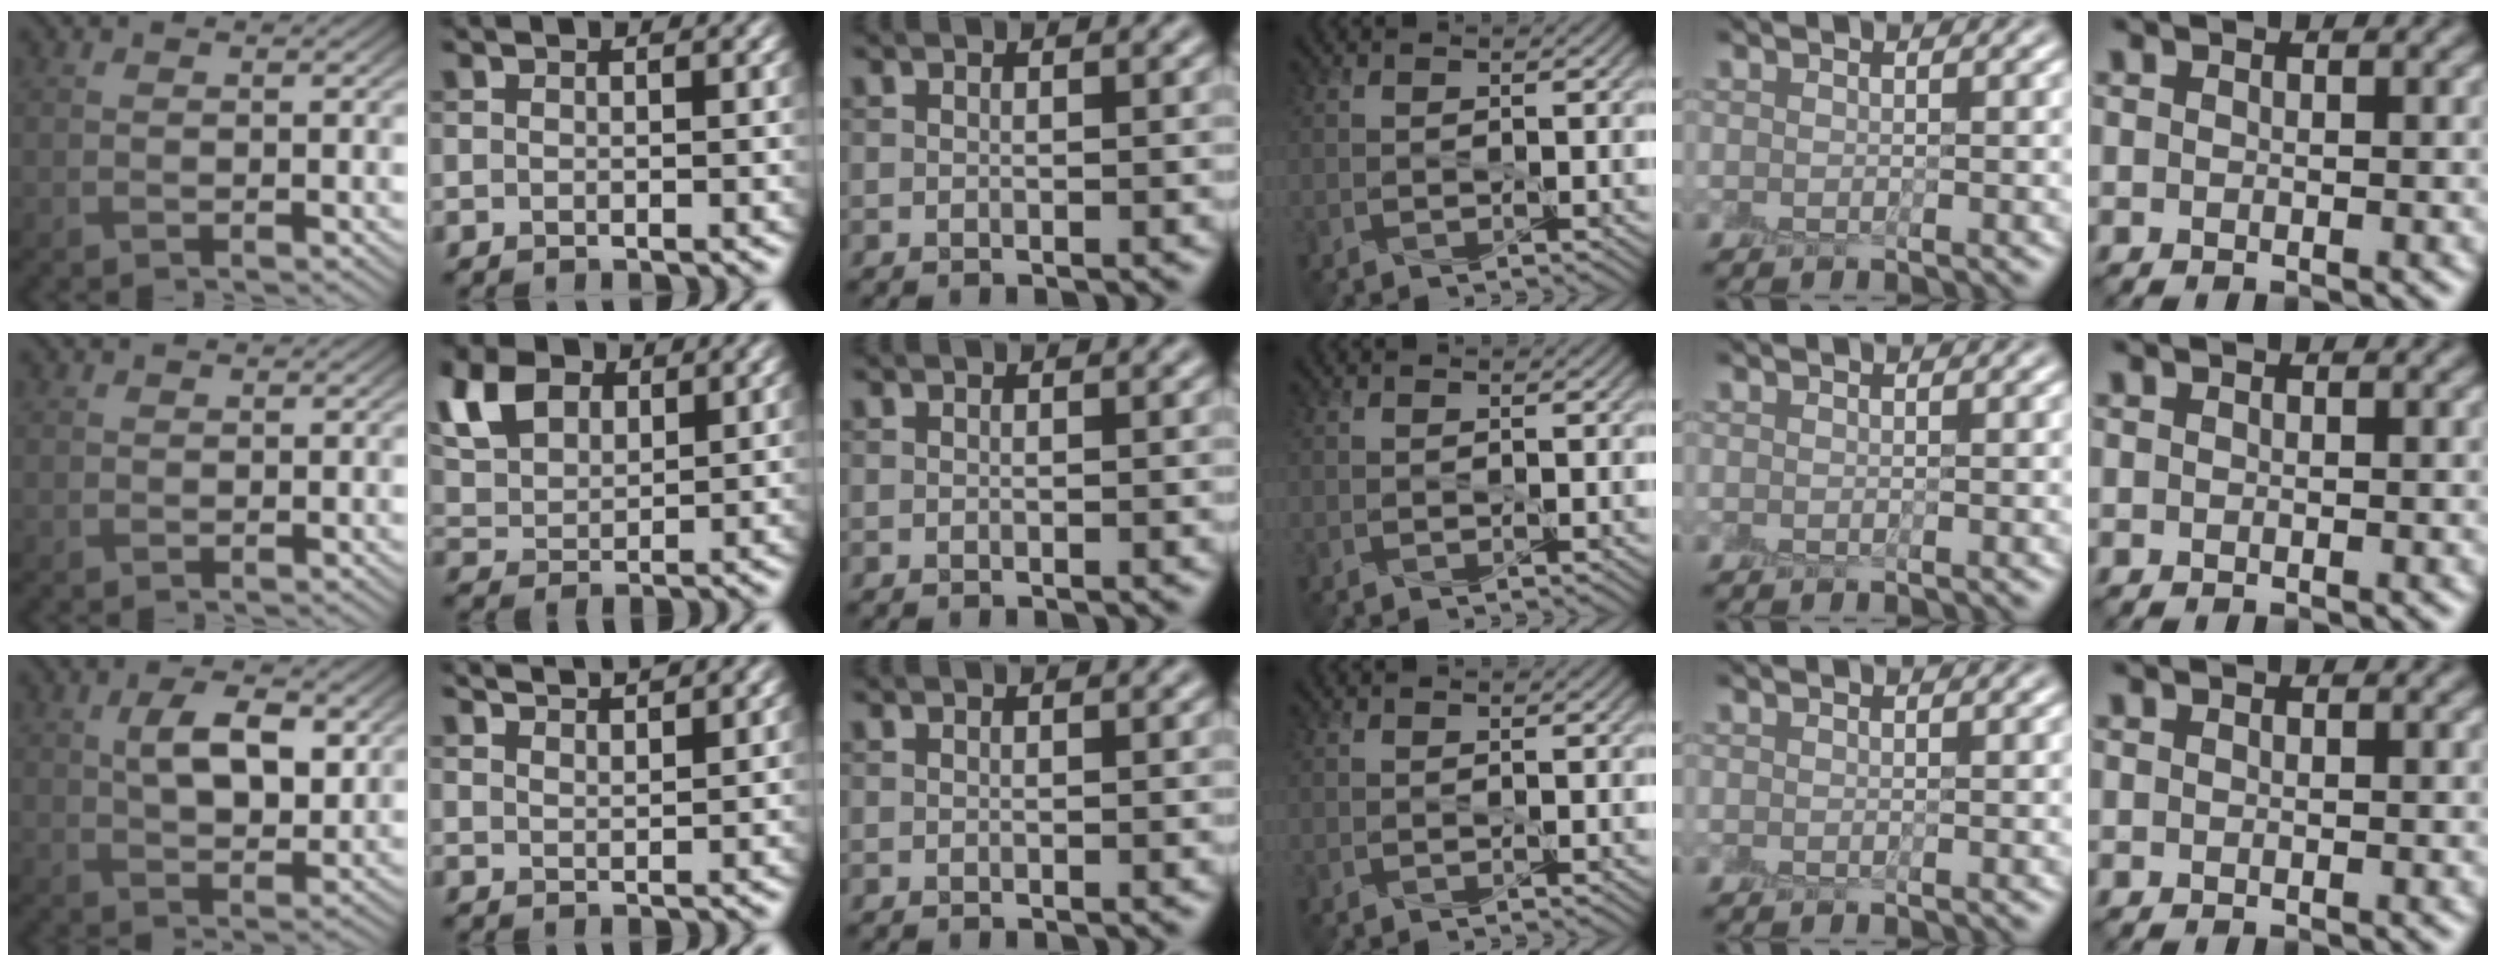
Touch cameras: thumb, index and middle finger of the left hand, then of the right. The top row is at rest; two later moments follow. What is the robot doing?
{"motion": "peel", "object": "small bumper sticker"}